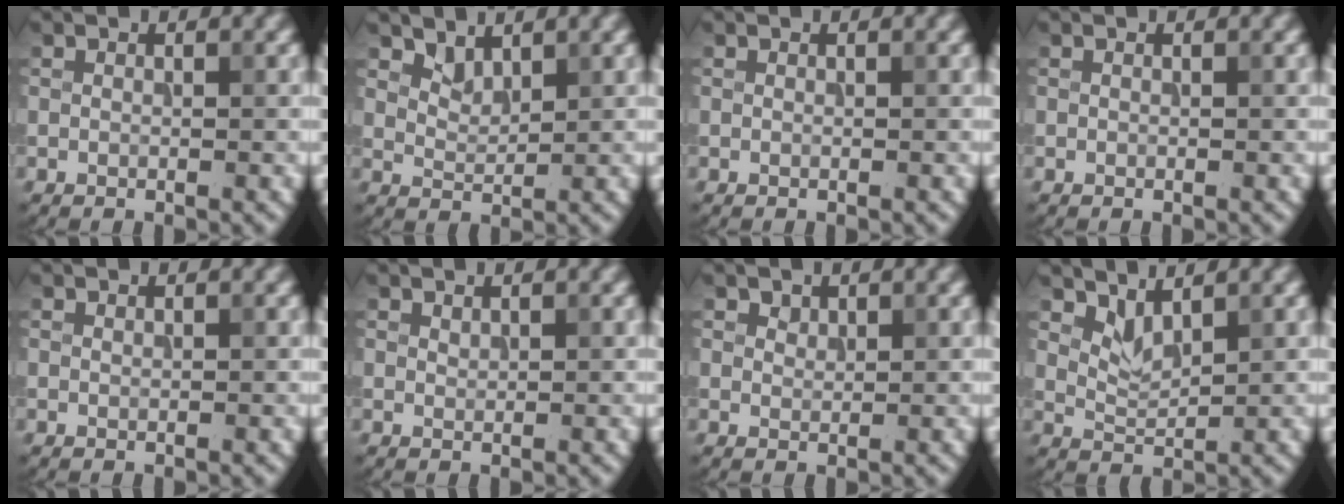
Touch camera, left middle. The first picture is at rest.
{"total": 1.7, "force": [1.4, 0.7, 0.6], "torque": [-0.015, -0.006, 0.030]}
{"total": 0.0}
{"total": 0.0}
{"total": 0.0}
{"total": 0.5, "force": [0.5, 0.2, 0.1], "torque": [-0.003, -0.002, 0.012]}
{"total": 0.9, "force": [0.7, 0.5, 0.1], "torque": [-0.005, -0.001, 0.015]}
{"total": 2.1, "force": [1.7, 0.6, 1.1], "torque": [-0.027, -0.012, 0.039]}